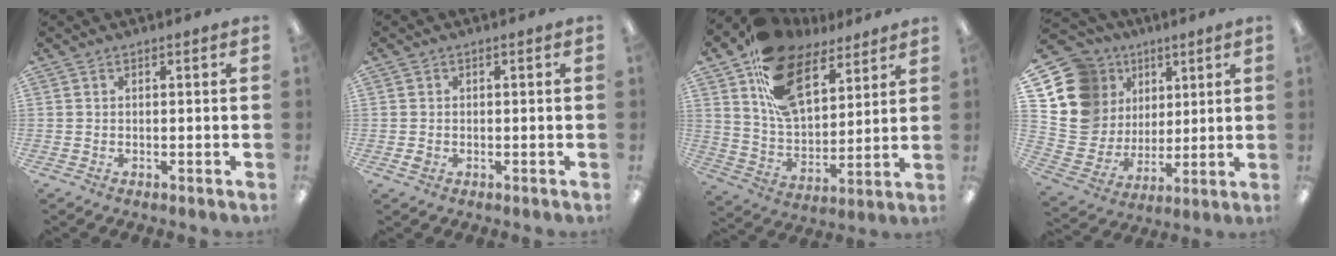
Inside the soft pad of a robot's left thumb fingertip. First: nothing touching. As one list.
[{"total": 1.2, "force": [-0.3, 1.1, 0.4], "torque": [-0.005, 0.003, -0.007]}, {"total": 19.1, "force": [11.3, 11.1, 10.7], "torque": [-0.199, -0.045, 0.213]}, {"total": 15.2, "force": [6.7, 13.1, 3.9], "torque": [-0.093, -0.035, 0.148]}]